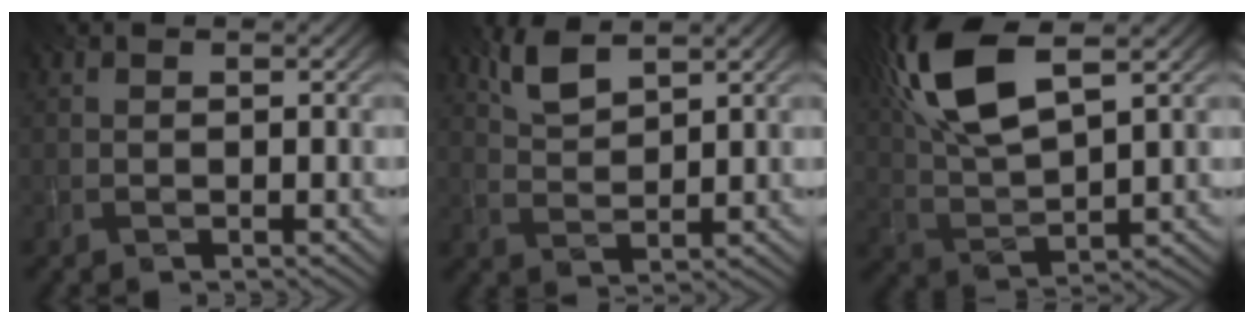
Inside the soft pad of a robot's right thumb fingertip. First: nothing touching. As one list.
[{"total": 4.2, "force": [3.0, 1.3, 2.6], "torque": [-0.072, 0.000, 0.067]}, {"total": 12.7, "force": [5.8, 4.9, 10.2], "torque": [-0.249, 0.019, 0.115]}]